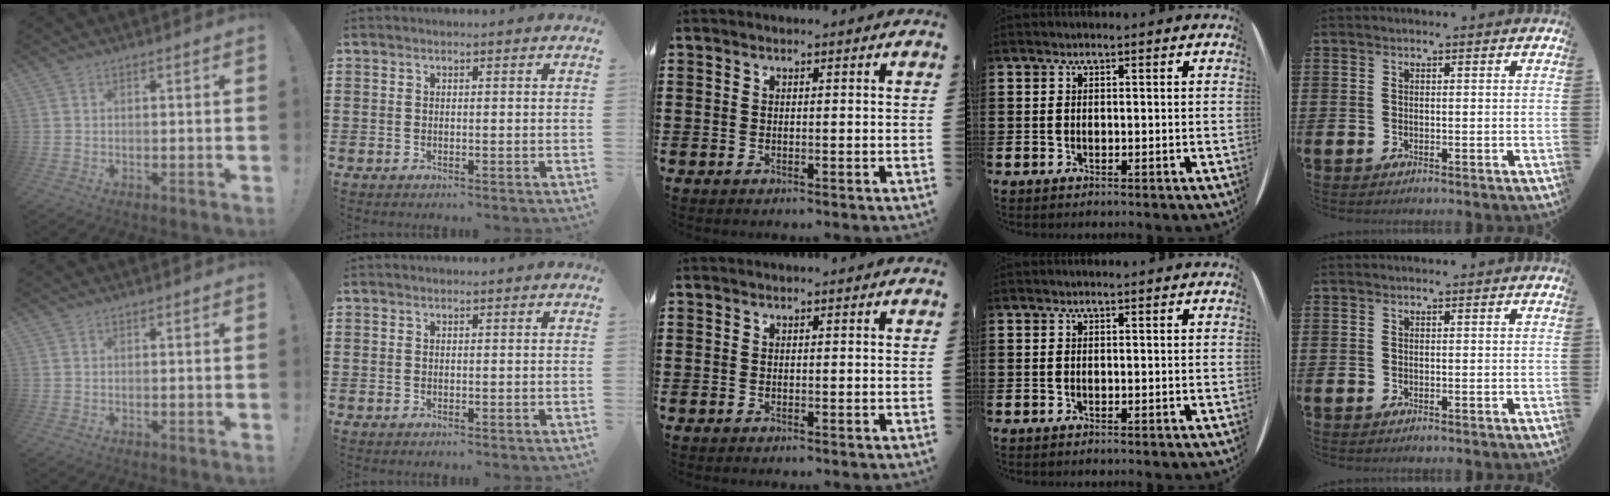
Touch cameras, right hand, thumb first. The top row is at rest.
{}